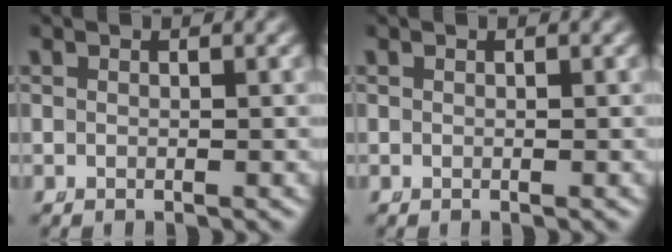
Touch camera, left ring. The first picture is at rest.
{"total": 0.0}